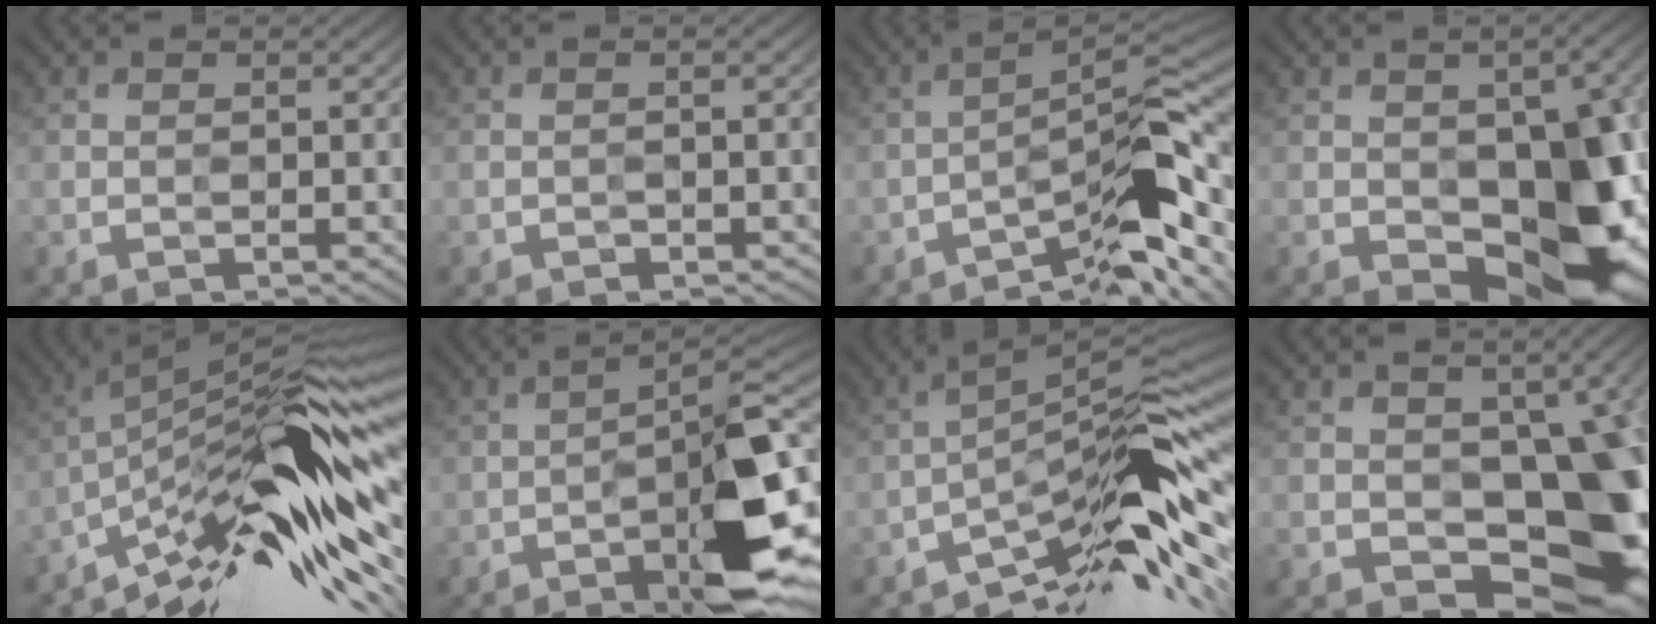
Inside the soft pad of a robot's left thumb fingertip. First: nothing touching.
{"total": 1.3, "force": [-1.0, 0.7, 0.3], "torque": [0.003, 0.002, -0.012]}
{"total": 11.7, "force": [-7.2, 2.7, 8.8], "torque": [-0.129, 0.011, -0.118]}
{"total": 14.7, "force": [-4.0, 8.4, 11.4], "torque": [-0.155, -0.014, -0.048]}
{"total": 16.7, "force": [-6.3, 3.8, 15.0], "torque": [-0.243, 0.022, -0.133]}
{"total": 12.8, "force": [-6.3, 3.3, 10.7], "torque": [-0.141, 0.010, -0.090]}
{"total": 11.9, "force": [-6.8, 1.9, 9.6], "torque": [-0.149, 0.015, -0.119]}
{"total": 12.1, "force": [-1.4, 8.1, 8.8], "torque": [-0.105, -0.016, -0.017]}